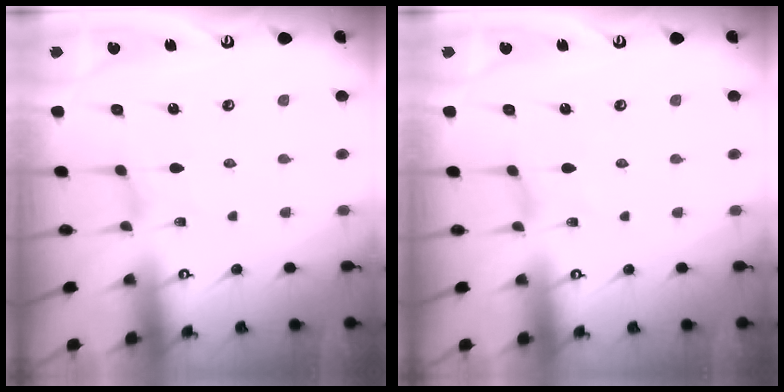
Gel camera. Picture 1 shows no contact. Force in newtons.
{"total": 0.0}